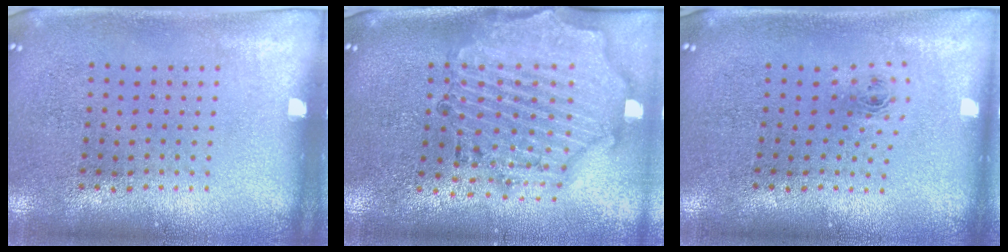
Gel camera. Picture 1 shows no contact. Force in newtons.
{"total": 2.1, "press": 2.0, "slide": 0.4}
{"total": 0.8, "press": 0.3, "slide": 0.7}